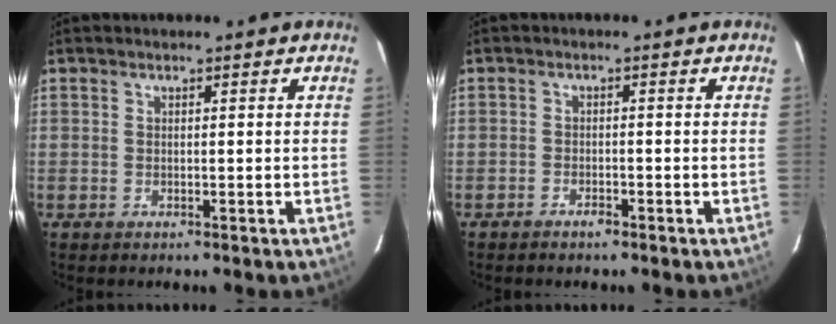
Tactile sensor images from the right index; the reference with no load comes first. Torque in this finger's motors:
{"motor_torque": [0.31, -0.28, 0.02, 0.00]}